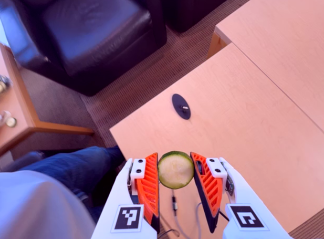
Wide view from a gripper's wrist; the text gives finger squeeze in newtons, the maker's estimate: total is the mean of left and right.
{"total": 7.9, "left": 7.6, "right": 8.2}